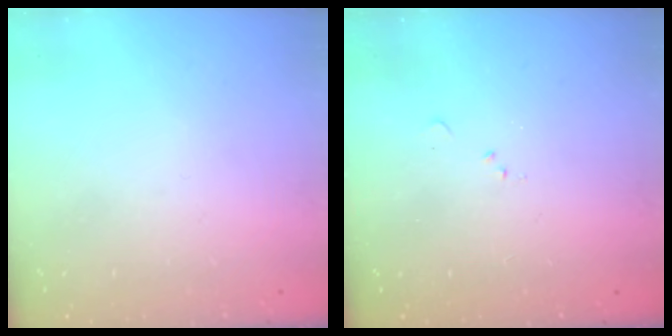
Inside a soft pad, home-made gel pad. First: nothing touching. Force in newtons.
{"total": 5.7, "press": 5.7, "slide": 0.8}